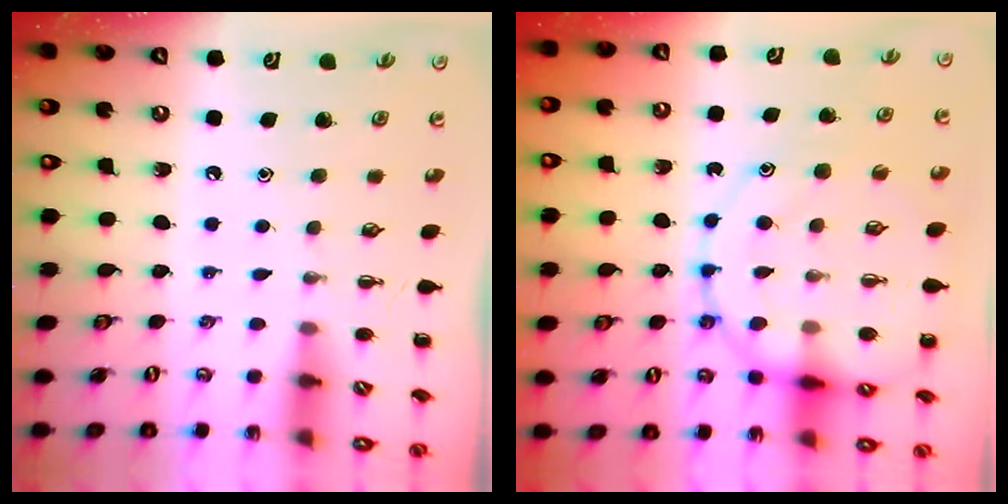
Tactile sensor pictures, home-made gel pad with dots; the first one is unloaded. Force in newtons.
{"total": 18.3, "press": 18.2, "slide": 2.1}